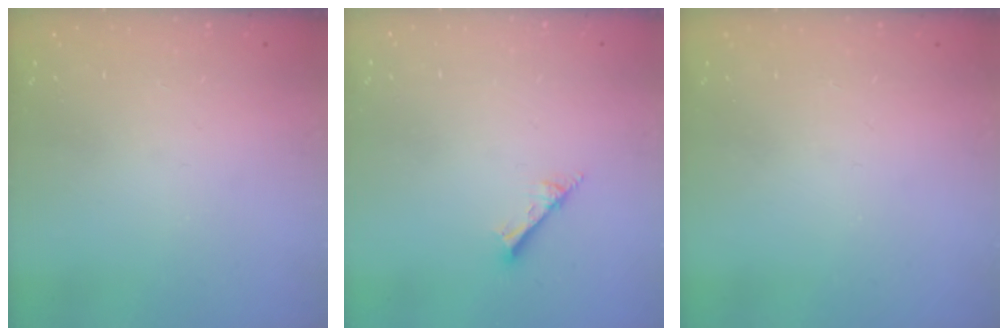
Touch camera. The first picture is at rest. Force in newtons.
{"total": 3.2, "press": 3.2, "slide": 0.0}
{"total": 0.0}